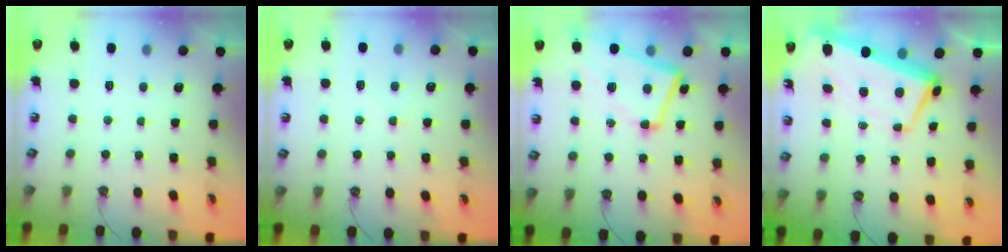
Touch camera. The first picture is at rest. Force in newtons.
{"total": 0.9, "press": 0.9, "slide": 0.4}
{"total": 4.0, "press": 3.7, "slide": 1.4}
{"total": 6.2, "press": 5.9, "slide": 1.9}